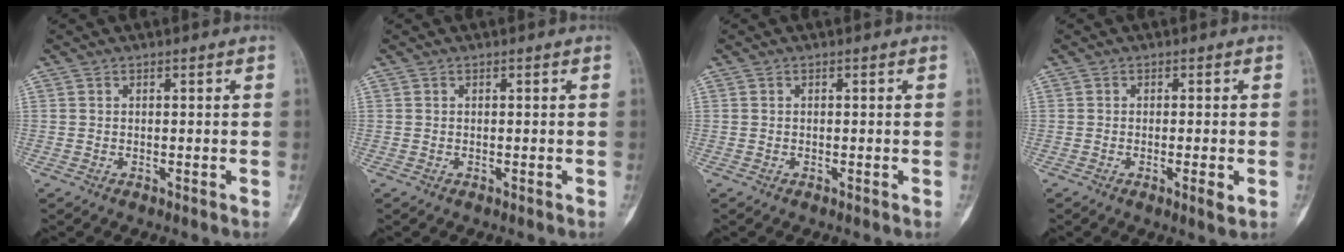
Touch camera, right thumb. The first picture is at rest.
{"total": 0.0}
{"total": 0.0}
{"total": 2.9, "force": [-0.8, 0.5, 2.7], "torque": [-0.043, -0.007, -0.013]}